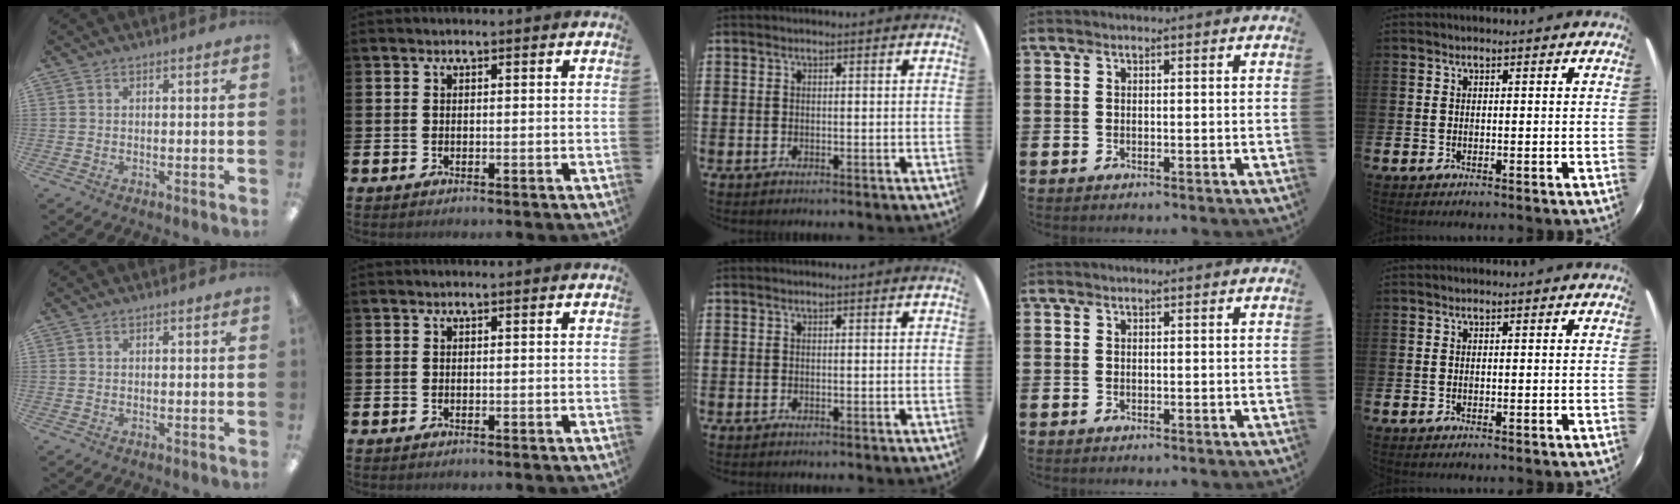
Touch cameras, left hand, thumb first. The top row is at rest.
{}